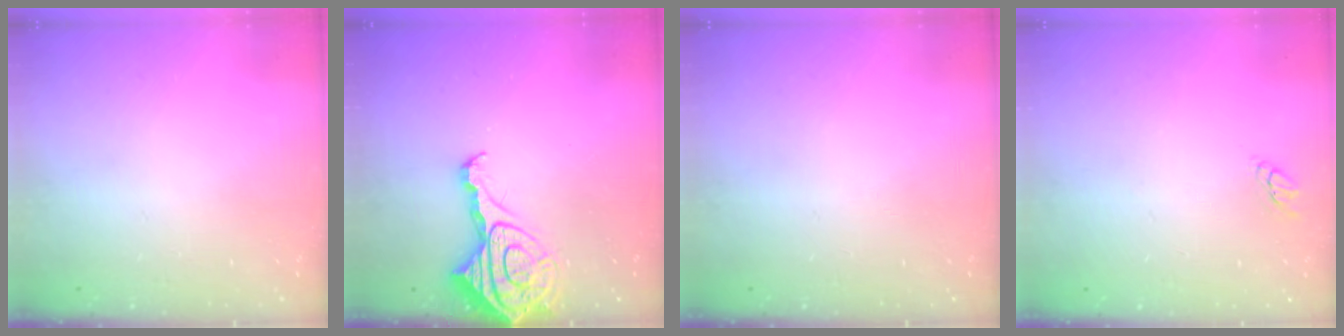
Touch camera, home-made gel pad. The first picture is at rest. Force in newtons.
{"total": 13.3, "press": 13.3, "slide": 1.3}
{"total": 0.0}
{"total": 2.7, "press": 2.7, "slide": 0.1}